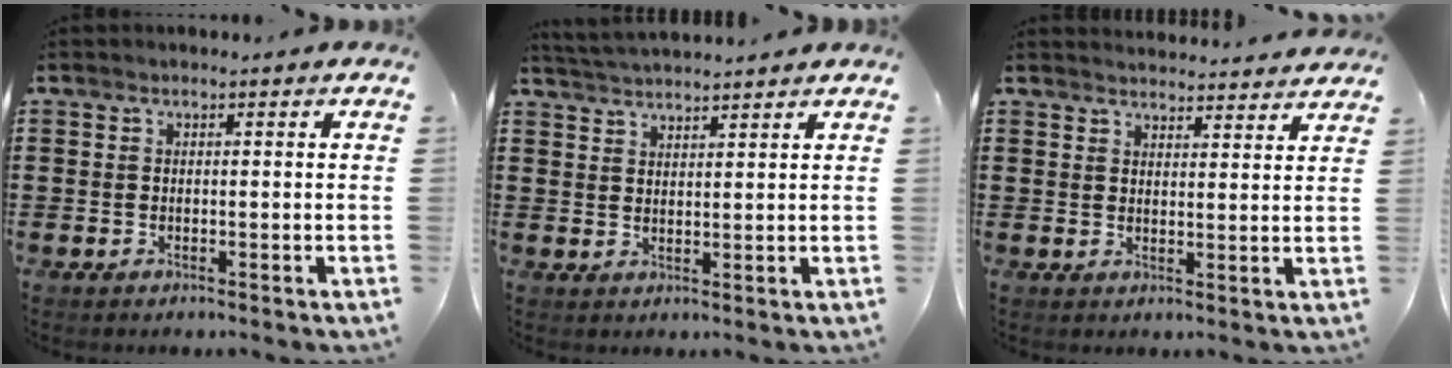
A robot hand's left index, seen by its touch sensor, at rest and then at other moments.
{"total": 2.8, "force": [2.8, -0.4, 0.1], "torque": [-0.010, -0.008, 0.051]}
{"total": 3.0, "force": [3.0, -0.2, -0.1], "torque": [0.001, -0.018, 0.054]}